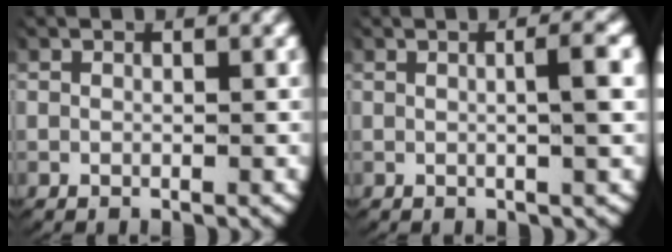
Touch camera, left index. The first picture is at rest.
{"total": 2.3, "force": [0.4, 0.0, 2.3], "torque": [-0.035, 0.003, 0.008]}